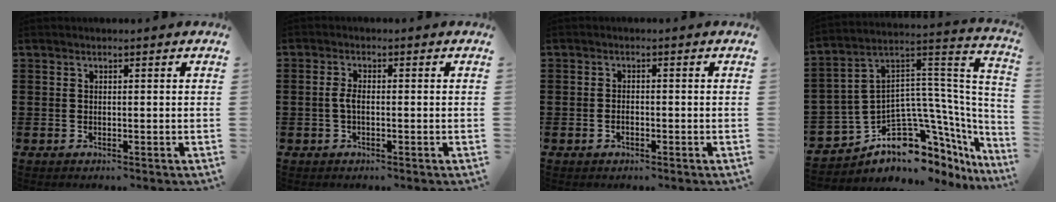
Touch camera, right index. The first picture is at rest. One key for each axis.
{"total": 2.0, "fx": -0.4, "fy": 0.7, "fz": 1.9, "tx": -0.050, "ty": -0.004, "tz": -0.013}
{"total": 1.0, "fx": -0.5, "fy": 0.5, "fz": 0.7, "tx": -0.015, "ty": -0.004, "tz": -0.008}
{"total": 9.4, "fx": -5.7, "fy": 5.4, "fz": 5.1, "tx": -0.117, "ty": -0.021, "tz": -0.112}